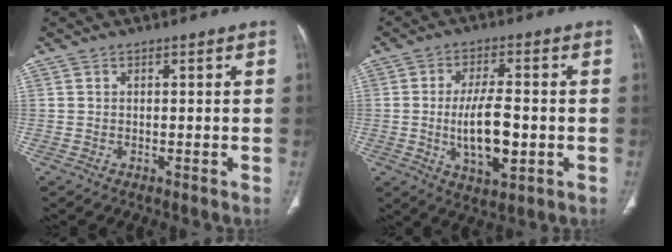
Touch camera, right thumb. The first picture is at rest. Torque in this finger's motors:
{"motor_torque": [-0.23, 0.91, 0.42, 0.72, 0.09]}